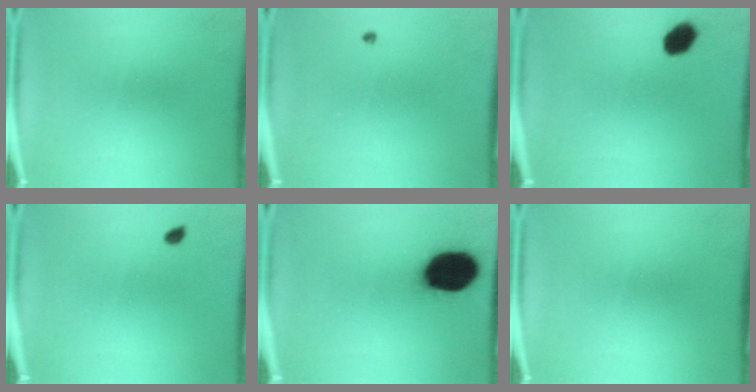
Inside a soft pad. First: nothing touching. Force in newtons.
{"total": 0.7}
{"total": 4.9}
{"total": 0.9}
{"total": 18.2}
{"total": 0.0}